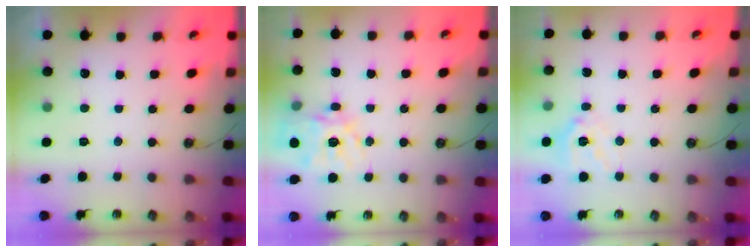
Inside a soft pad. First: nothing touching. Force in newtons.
{"total": 17.9, "press": 17.7, "slide": 2.7}
{"total": 13.9, "press": 13.8, "slide": 2.0}